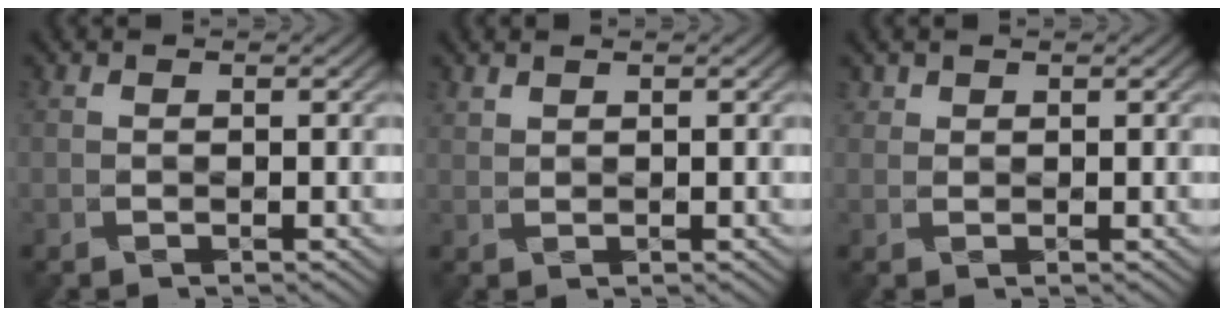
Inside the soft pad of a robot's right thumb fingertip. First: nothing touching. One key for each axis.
{"total": 0.9, "fx": 0.9, "fy": 0.1, "fz": 0.1, "tx": -0.006, "ty": -0.001, "tz": 0.019}
{"total": 1.3, "fx": 1.2, "fy": 0.5, "fz": 0.0, "tx": -0.002, "ty": -0.001, "tz": 0.026}